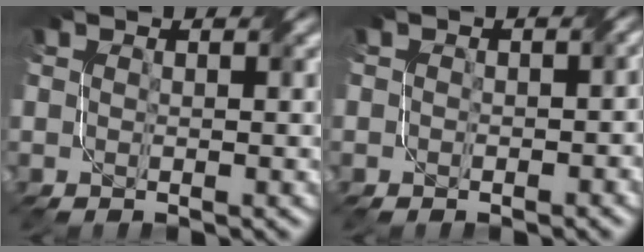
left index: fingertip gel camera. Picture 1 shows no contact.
{"total": 2.6, "force": [0.0, 2.0, 1.7], "torque": [-0.009, -0.003, -0.004]}